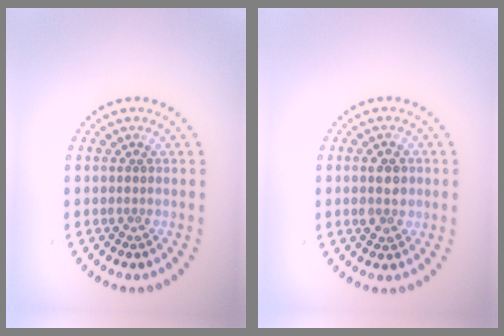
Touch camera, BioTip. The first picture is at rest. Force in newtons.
{"total": 3.0, "press": 3.0, "slide": 0.2}